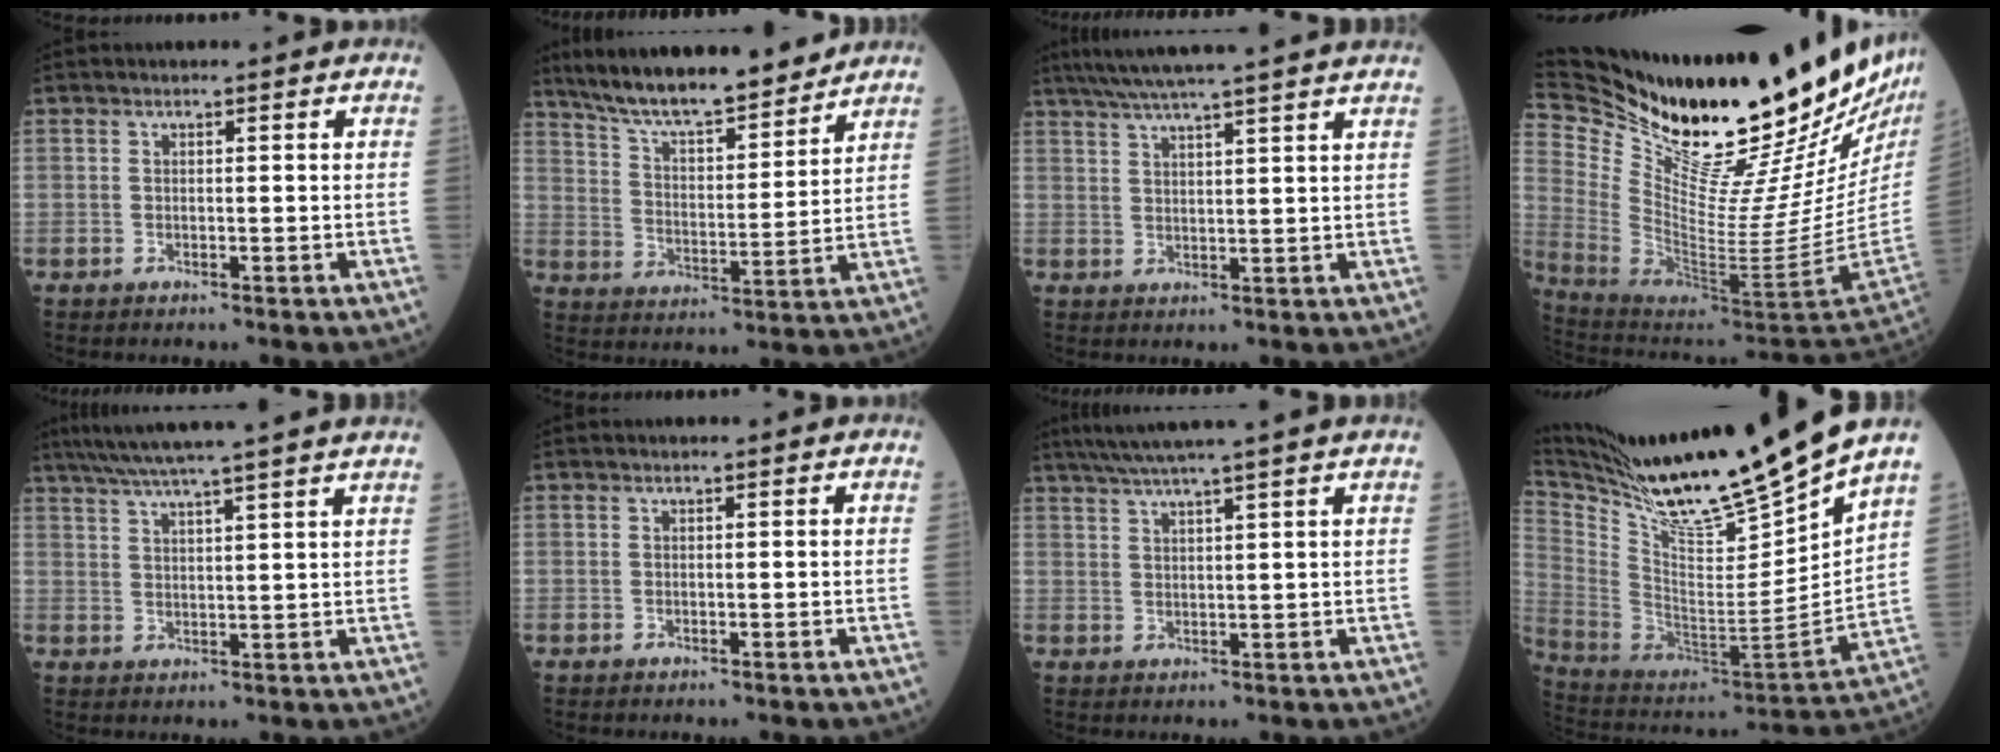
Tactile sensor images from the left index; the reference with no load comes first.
{"total": 15.8, "force": [14.0, 2.4, 7.0], "torque": [-0.121, 0.006, 0.234]}
{"total": 14.9, "force": [12.9, -1.1, 7.5], "torque": [-0.129, 0.021, 0.176]}
{"total": 36.1, "force": [30.5, 3.3, 19.0], "torque": [-0.320, -0.144, 0.441]}
{"total": 16.9, "force": [14.6, -1.2, 8.3], "torque": [-0.145, 0.014, 0.199]}
{"total": 0.0}
{"total": 9.3, "force": [7.8, -1.8, 4.8], "torque": [-0.079, 0.023, 0.112]}
{"total": 27.3, "force": [22.5, -0.6, 15.5], "torque": [-0.276, -0.058, 0.380]}